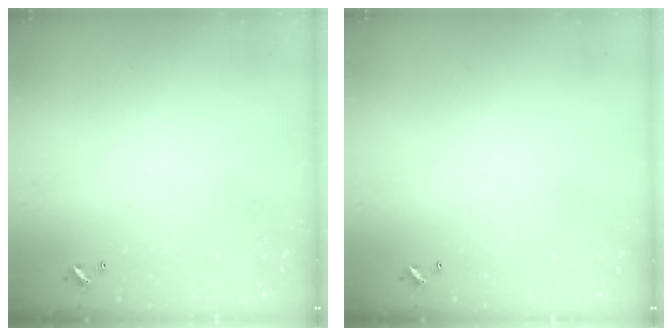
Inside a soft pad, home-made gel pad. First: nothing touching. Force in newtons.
{"total": 0.0}